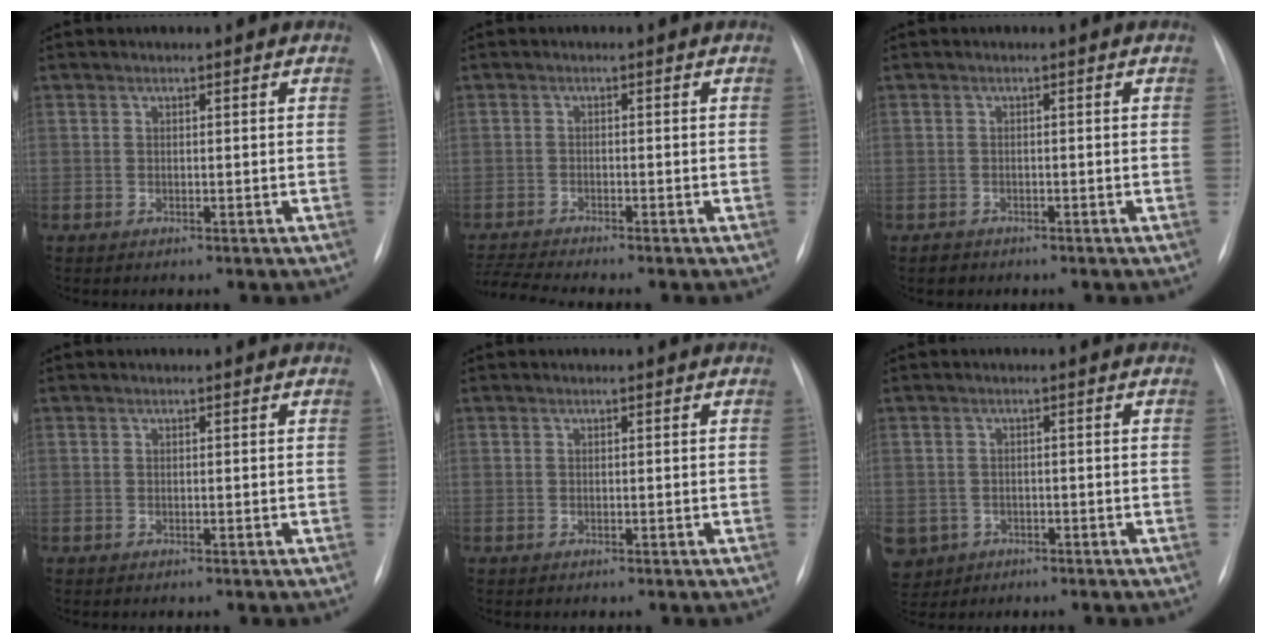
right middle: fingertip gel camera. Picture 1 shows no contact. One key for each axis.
{"total": 4.8, "fx": -4.4, "fy": -1.2, "fz": 1.2, "tx": -0.027, "ty": -0.016, "tz": -0.078}
{"total": 1.3, "fx": -1.0, "fy": 0.9, "fz": 0.0, "tx": -0.004, "ty": 0.002, "tz": -0.017}
{"total": 0.0}
{"total": 0.0}
{"total": 8.6, "fx": -3.8, "fy": 7.4, "fz": 2.3, "tx": -0.074, "ty": 0.003, "tz": -0.054}